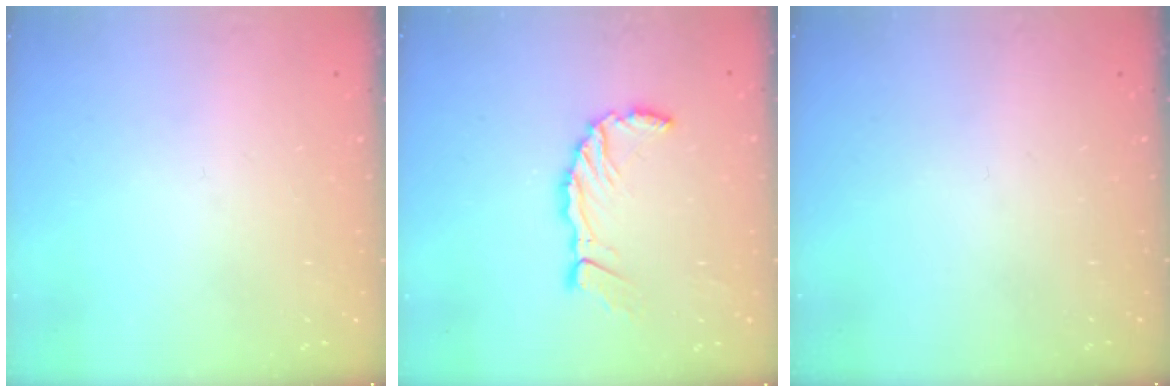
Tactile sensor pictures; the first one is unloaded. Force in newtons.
{"total": 8.2, "press": 8.0, "slide": 1.5}
{"total": 0.0}